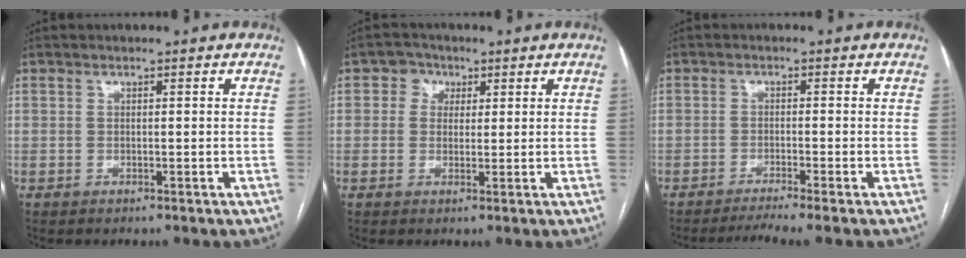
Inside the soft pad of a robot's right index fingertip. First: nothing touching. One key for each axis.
{"total": 3.2, "fx": 1.2, "fy": 2.9, "fz": 0.8, "tx": -0.013, "ty": 0.008, "tz": 0.015}
{"total": 5.0, "fx": -4.1, "fy": -1.3, "fz": 2.5, "tx": -0.035, "ty": -0.009, "tz": -0.066}